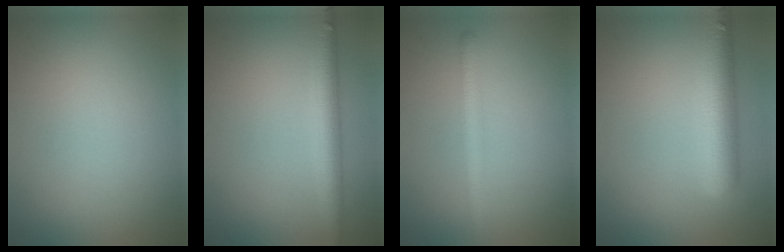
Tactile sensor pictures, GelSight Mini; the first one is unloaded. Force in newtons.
{"total": 4.3, "press": 4.3, "slide": 0.2}
{"total": 2.2, "press": 2.2, "slide": 0.2}
{"total": 6.3, "press": 6.3, "slide": 0.3}